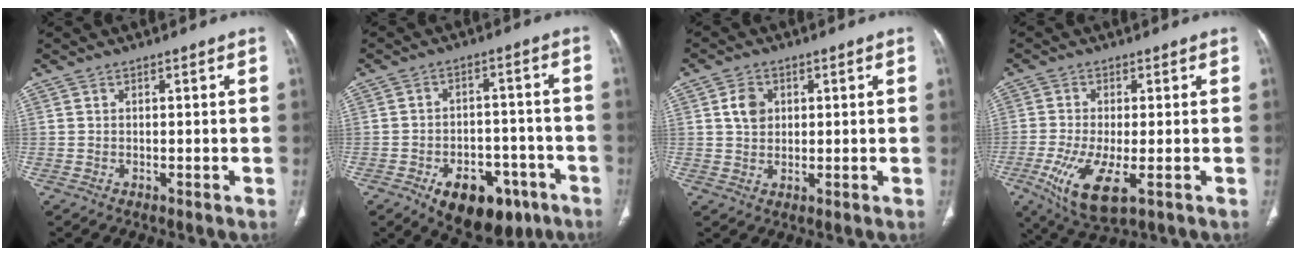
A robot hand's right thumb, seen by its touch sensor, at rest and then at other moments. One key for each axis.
{"total": 14.3, "fx": -7.7, "fy": 8.4, "fz": 8.6, "tx": -0.082, "ty": 0.037, "tz": -0.102}
{"total": 4.2, "fx": 1.2, "fy": 3.2, "fz": 2.4, "tx": -0.030, "ty": -0.003, "tz": 0.023}
{"total": 11.0, "fx": -3.7, "fy": 3.7, "fz": 9.6, "tx": -0.197, "ty": -0.020, "tz": -0.059}